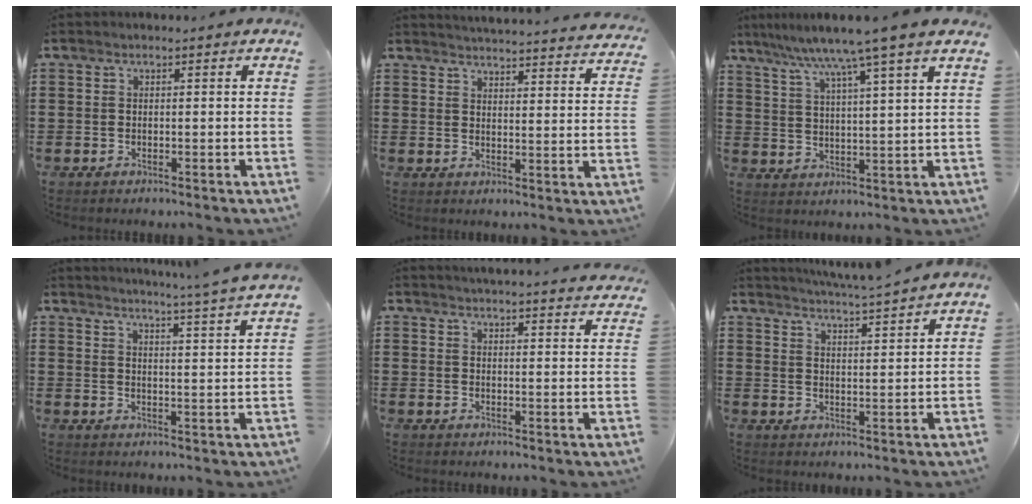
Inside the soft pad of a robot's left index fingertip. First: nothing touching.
{"total": 4.0, "force": [3.9, -0.7, 0.3], "torque": [-0.012, -0.034, 0.066]}
{"total": 7.5, "force": [5.9, -1.6, 4.3], "torque": [-0.105, -0.033, 0.096]}
{"total": 4.3, "force": [3.9, -1.5, 1.1], "torque": [-0.037, -0.033, 0.062]}
{"total": 3.7, "force": [3.6, -0.7, 0.2], "torque": [-0.008, -0.026, 0.065]}
{"total": 4.2, "force": [4.0, -1.0, 0.9], "torque": [-0.034, -0.026, 0.070]}